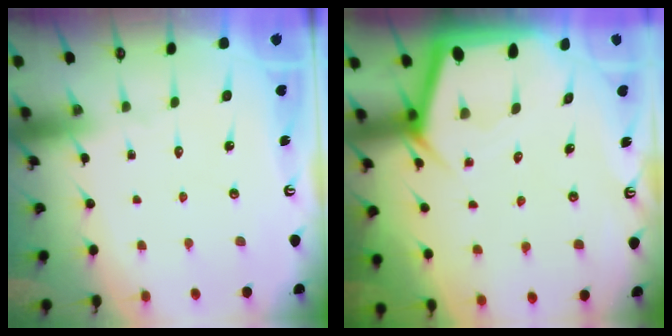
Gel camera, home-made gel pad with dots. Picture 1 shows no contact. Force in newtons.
{"total": 3.2, "press": 3.2, "slide": 0.1}